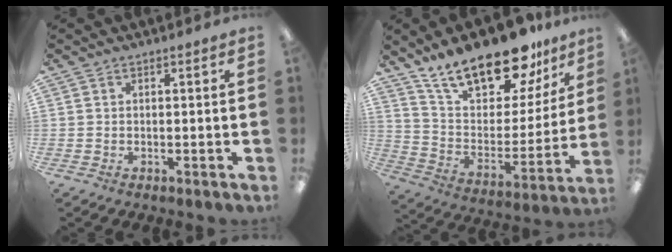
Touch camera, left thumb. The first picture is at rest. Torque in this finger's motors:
{"motor_torque": [0.79, 0.92, 1.41, -1.36, 0.32]}